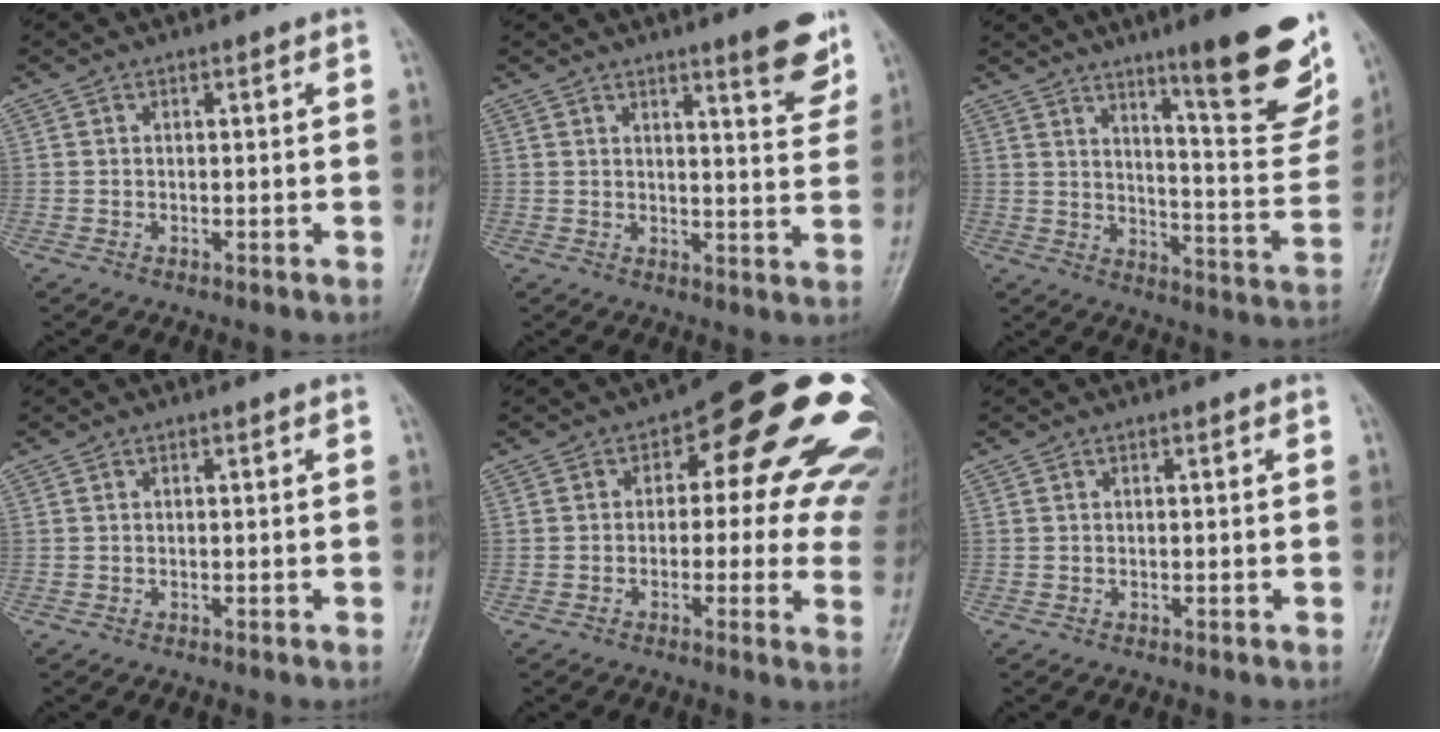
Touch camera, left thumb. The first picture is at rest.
{"total": 7.9, "force": [5.3, 1.3, 5.7], "torque": [-0.058, -0.034, 0.068]}
{"total": 19.5, "force": [12.2, 3.1, 14.9], "torque": [-0.156, -0.080, 0.180]}
{"total": 0.0}
{"total": 21.0, "force": [5.3, 10.6, 17.3], "torque": [-0.157, 0.015, 0.057]}
{"total": 0.0}